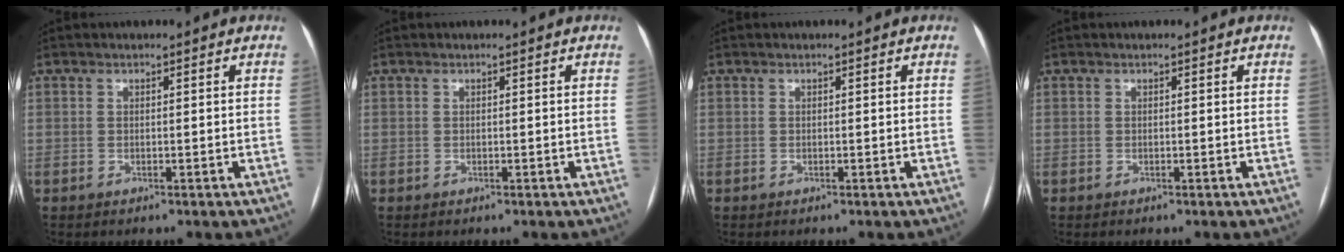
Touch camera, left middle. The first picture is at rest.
{"total": 0.0}
{"total": 0.0}
{"total": 0.0}